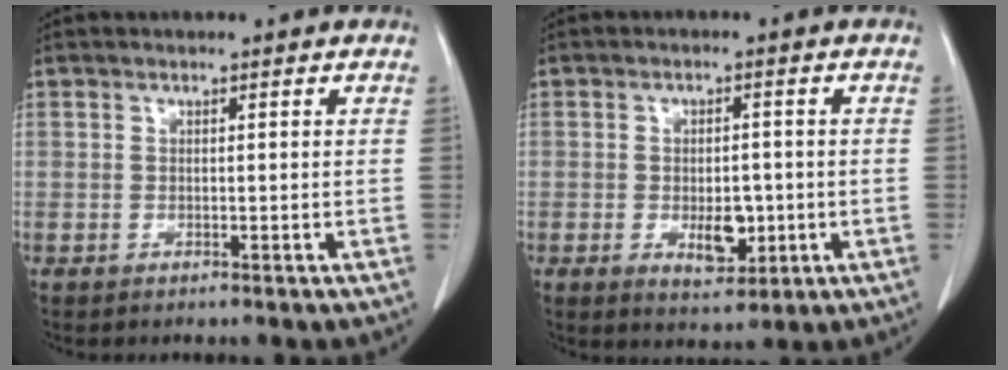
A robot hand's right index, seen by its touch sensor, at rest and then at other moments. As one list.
[{"total": 5.4, "force": [-1.3, 2.8, 4.5], "torque": [-0.066, -0.003, -0.010]}]